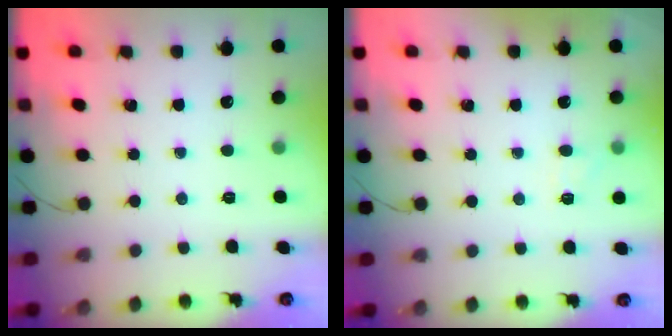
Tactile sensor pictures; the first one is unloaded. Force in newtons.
{"total": 5.0, "press": 4.8, "slide": 1.5}